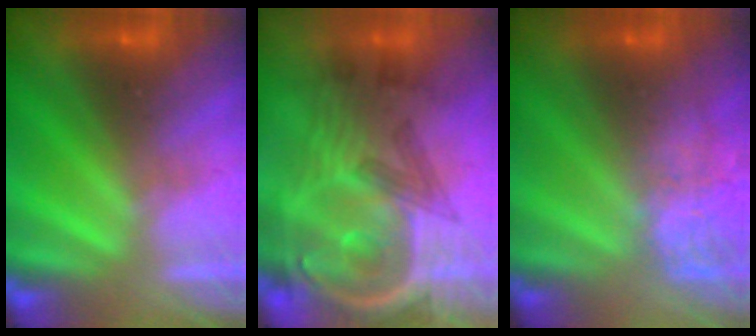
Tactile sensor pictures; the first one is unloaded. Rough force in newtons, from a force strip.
{"total": 6.6}
{"total": 4.9}